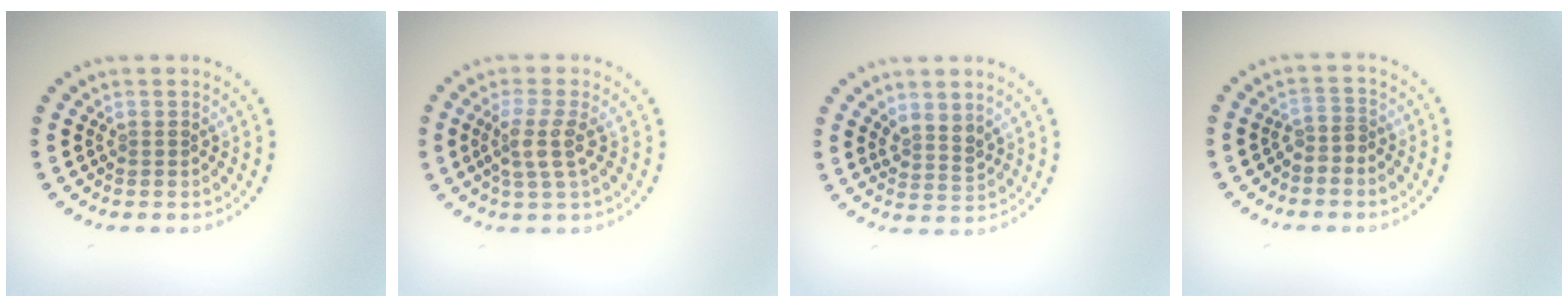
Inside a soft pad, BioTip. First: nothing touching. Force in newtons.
{"total": 2.8, "press": 2.3, "slide": 1.7}
{"total": 2.2, "press": 1.7, "slide": 1.3}
{"total": 1.6, "press": 1.2, "slide": 1.0}